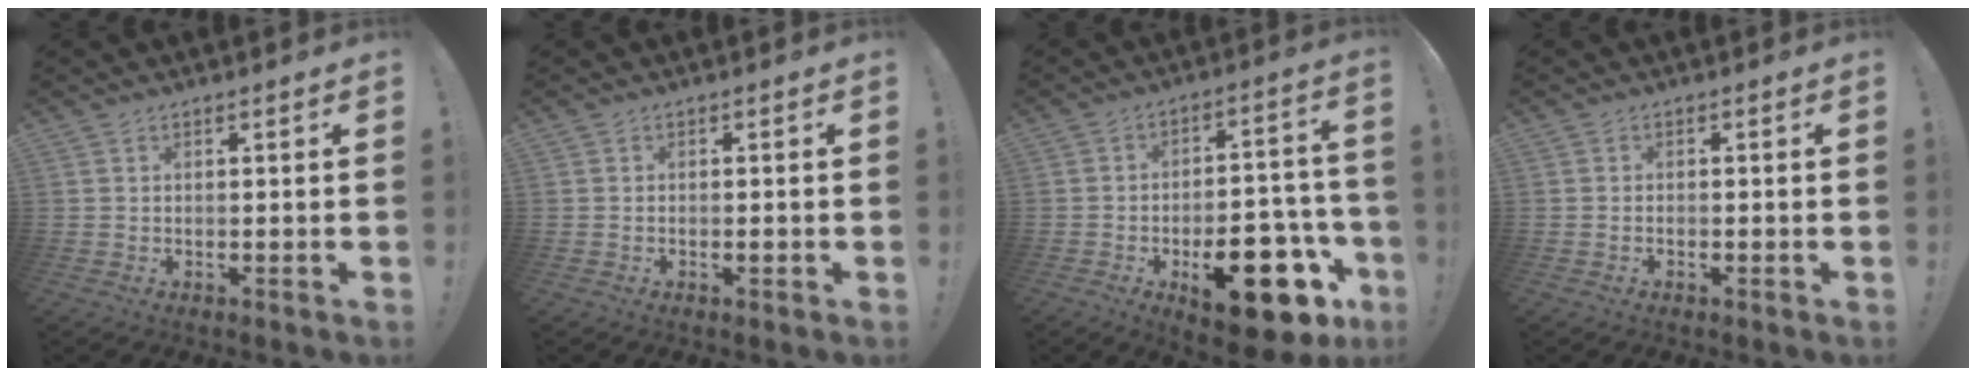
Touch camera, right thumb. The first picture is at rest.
{"total": 1.0, "force": [-0.7, 0.3, 0.6], "torque": [-0.003, -0.002, -0.013]}
{"total": 20.1, "force": [-9.5, 9.1, 15.2], "torque": [-0.175, 0.062, -0.135]}
{"total": 0.8, "force": [-0.7, 0.2, 0.3], "torque": [-0.008, 0.000, -0.012]}